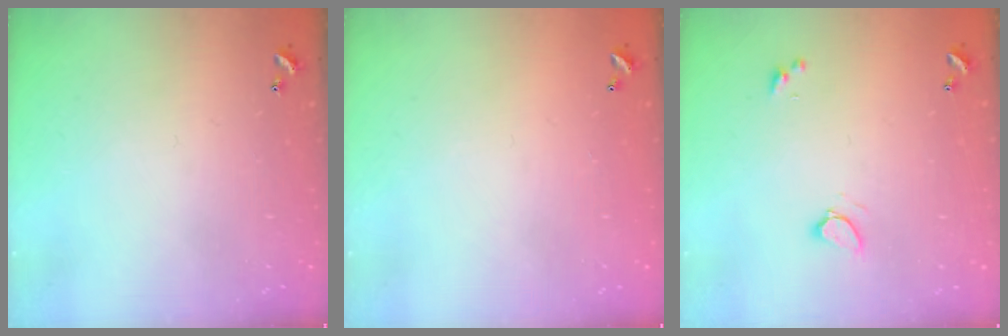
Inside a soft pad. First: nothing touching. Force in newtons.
{"total": 2.8, "press": 2.8, "slide": 0.1}
{"total": 1.3, "press": 1.3, "slide": 0.2}